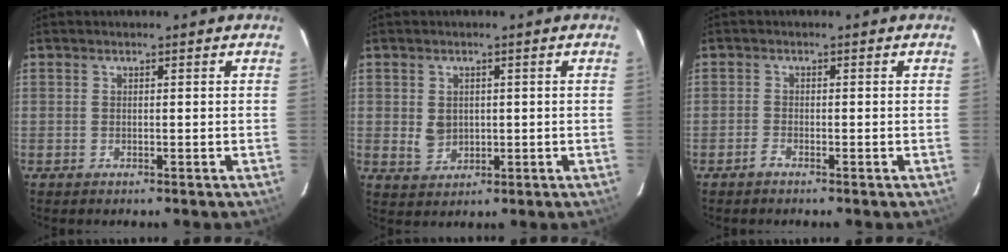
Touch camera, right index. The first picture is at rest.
{"total": 3.8, "force": [0.2, 3.3, 1.9], "torque": [-0.035, 0.000, 0.011]}
{"total": 1.3, "force": [-1.1, 0.4, 0.5], "torque": [-0.015, 0.000, -0.026]}